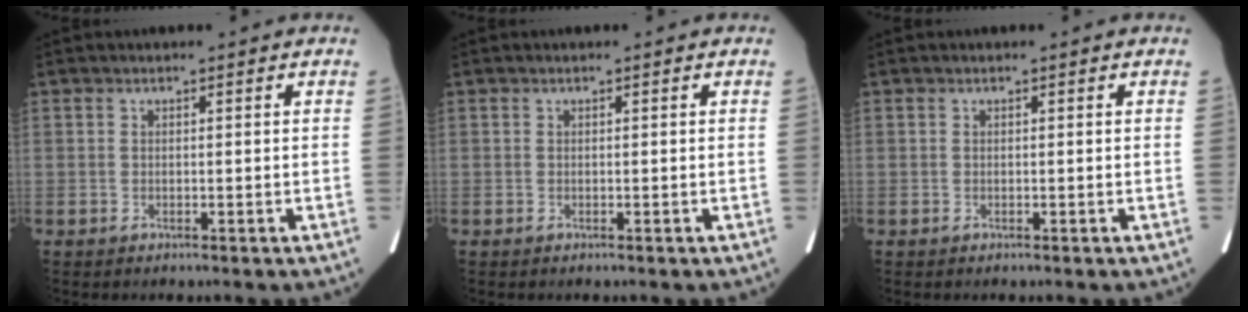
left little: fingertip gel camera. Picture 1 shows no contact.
{"total": 0.0}
{"total": 0.0}